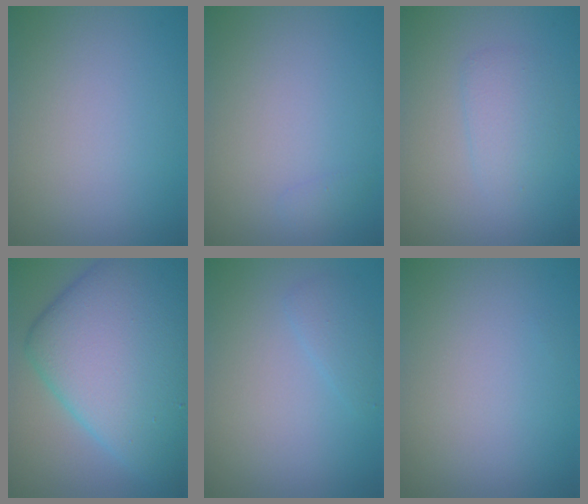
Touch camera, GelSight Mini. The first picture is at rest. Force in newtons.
{"total": 0.6, "press": 0.6, "slide": 0.0}
{"total": 1.9, "press": 1.9, "slide": 0.0}
{"total": 14.1, "press": 14.1, "slide": 0.2}
{"total": 1.3, "press": 1.3, "slide": 0.0}
{"total": 0.0}